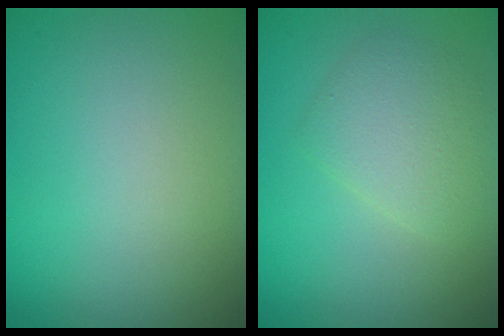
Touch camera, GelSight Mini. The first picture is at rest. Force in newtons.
{"total": 2.9, "press": 2.9, "slide": 0.0}